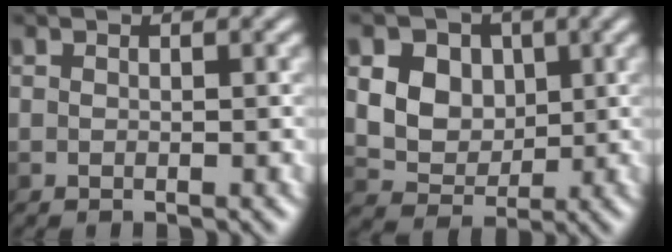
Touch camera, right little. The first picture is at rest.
{"total": 5.7, "force": [0.6, 4.7, 3.2], "torque": [-0.075, 0.004, 0.002]}